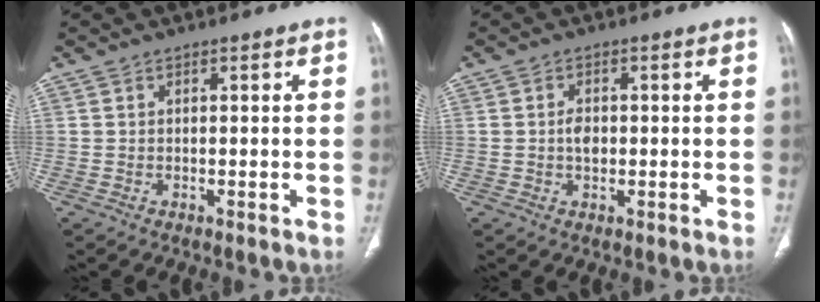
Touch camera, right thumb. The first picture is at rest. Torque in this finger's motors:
{"motor_torque": [0.38, 0.57, 0.37, -0.41, 0.05]}